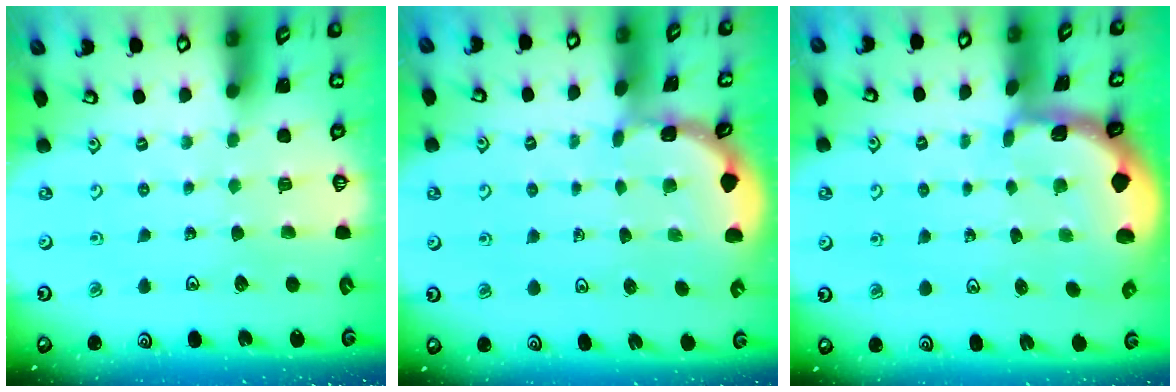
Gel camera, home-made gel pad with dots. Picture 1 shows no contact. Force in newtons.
{"total": 1.3, "press": 1.3, "slide": 0.1}
{"total": 2.3, "press": 2.3, "slide": 0.3}